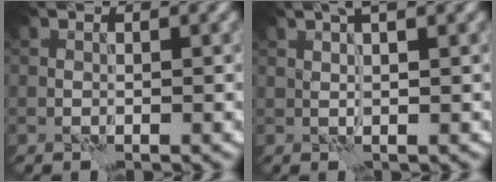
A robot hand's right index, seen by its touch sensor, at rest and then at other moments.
{"total": 2.5, "force": [1.5, 0.5, 2.0], "torque": [-0.020, -0.005, 0.014]}